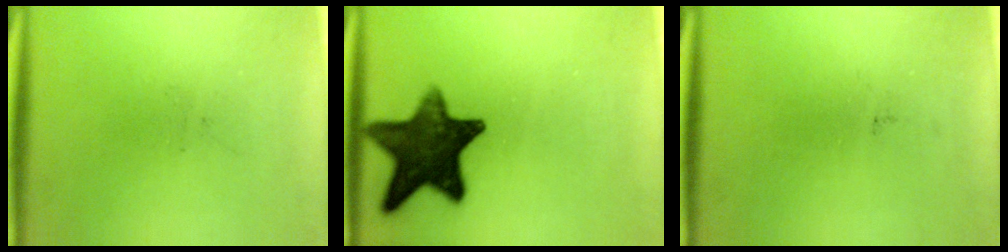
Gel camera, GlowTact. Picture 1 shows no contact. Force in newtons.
{"total": 14.0}
{"total": 0.0}